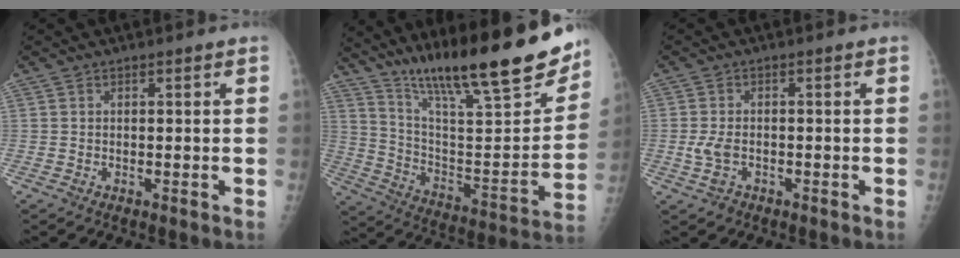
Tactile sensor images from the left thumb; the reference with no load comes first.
{"total": 27.8, "force": [19.9, 5.3, 18.7], "torque": [-0.272, -0.073, 0.320]}
{"total": 3.2, "force": [-1.1, 2.1, 2.2], "torque": [-0.049, 0.005, -0.019]}